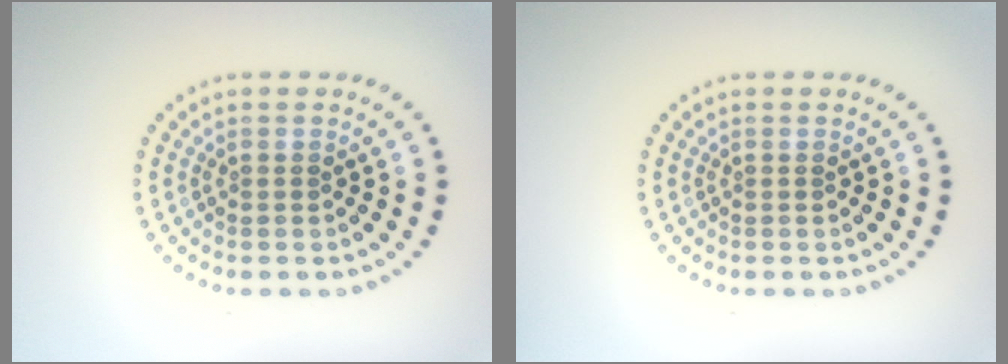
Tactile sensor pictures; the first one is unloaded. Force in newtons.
{"total": 0.0}